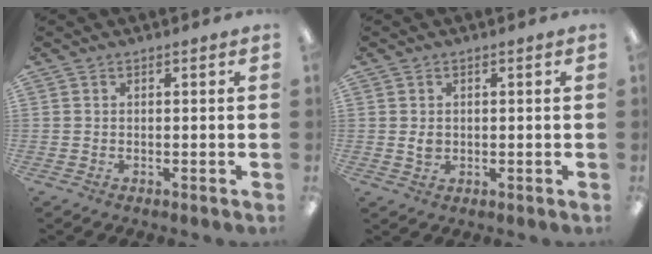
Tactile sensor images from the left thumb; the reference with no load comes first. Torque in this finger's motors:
{"motor_torque": [-0.06, 0.06, 0.05, -0.12, 0.01]}